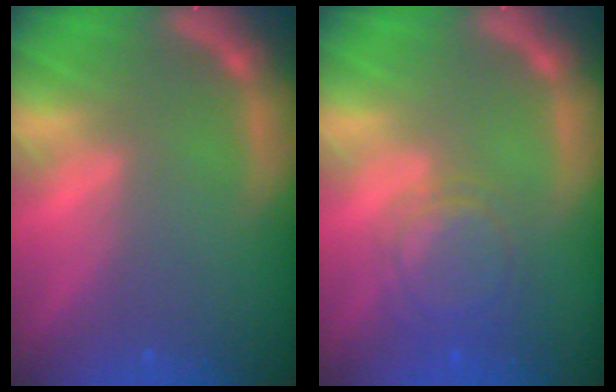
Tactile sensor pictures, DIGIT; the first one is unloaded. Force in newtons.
{"total": 5.1}